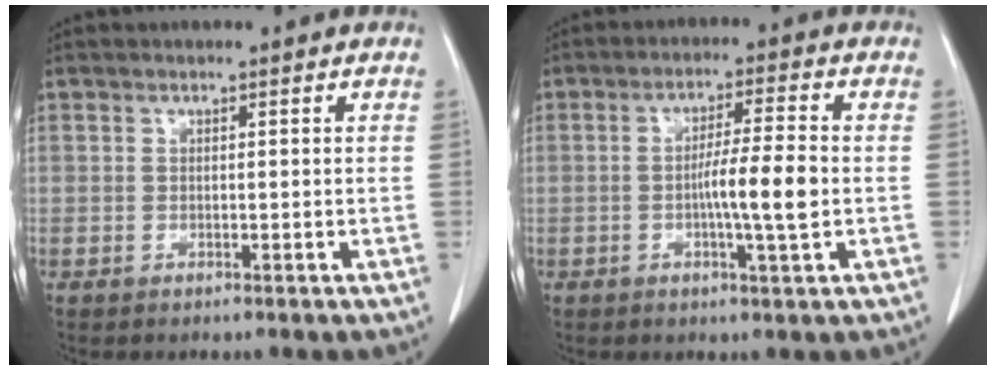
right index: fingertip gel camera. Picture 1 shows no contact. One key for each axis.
{"total": 7.2, "fx": -1.1, "fy": -0.3, "fz": 7.1, "tx": -0.121, "ty": -0.002, "tz": -0.021}